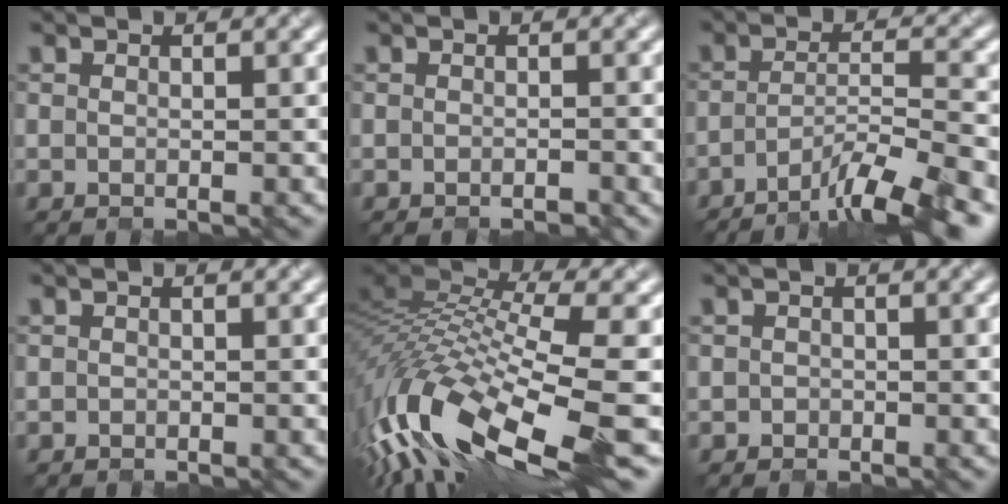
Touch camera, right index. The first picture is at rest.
{"total": 0.8, "force": [-0.6, 0.1, 0.4], "torque": [-0.006, -0.004, -0.009]}
{"total": 7.8, "force": [-5.5, 1.1, 5.4], "torque": [-0.074, 0.004, -0.095]}
{"total": 0.0}
{"total": 13.4, "force": [-4.1, 5.0, 11.8], "torque": [-0.258, -0.001, -0.074]}
{"total": 0.5, "force": [-0.2, 0.4, -0.2], "torque": [0.008, -0.006, -0.005]}